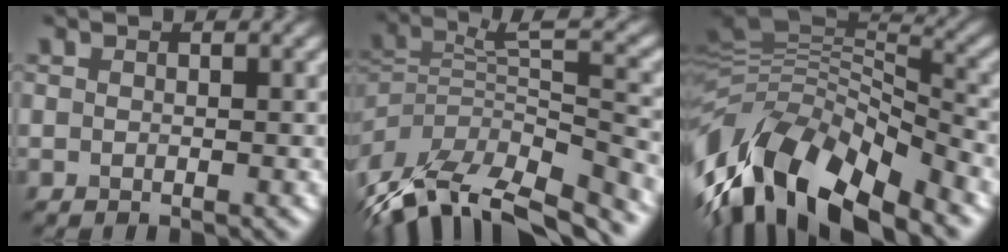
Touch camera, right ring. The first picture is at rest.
{"total": 10.4, "force": [-6.8, 3.7, 6.9], "torque": [-0.146, 0.024, -0.118]}
{"total": 12.9, "force": [-6.5, 5.7, 9.6], "torque": [-0.194, 0.021, -0.124]}